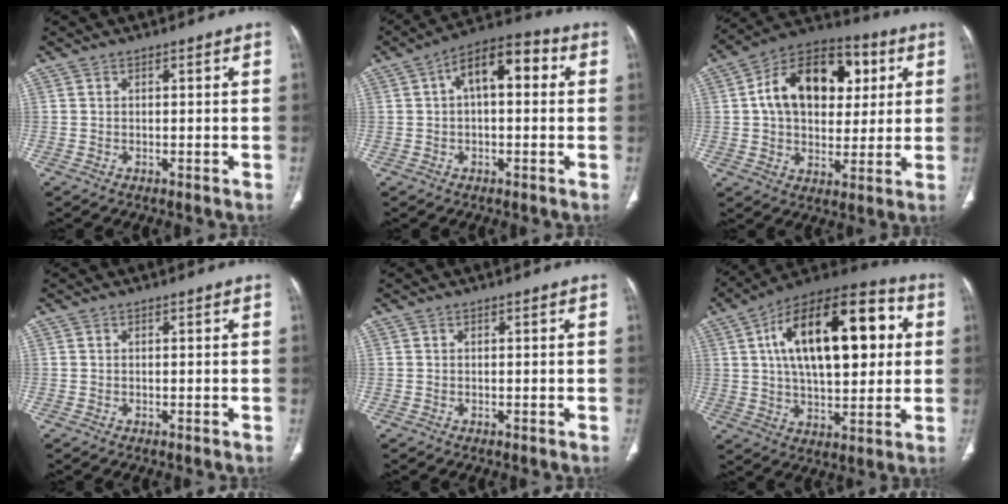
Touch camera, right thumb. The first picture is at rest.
{"total": 11.0, "force": [2.4, 5.6, 9.2], "torque": [-0.128, 0.036, 0.026]}
{"total": 20.1, "force": [4.7, 13.3, 14.3], "torque": [-0.192, 0.015, 0.071]}
{"total": 0.0}
{"total": 0.0}
{"total": 25.6, "force": [5.8, 12.3, 21.7], "torque": [-0.325, 0.019, 0.086]}